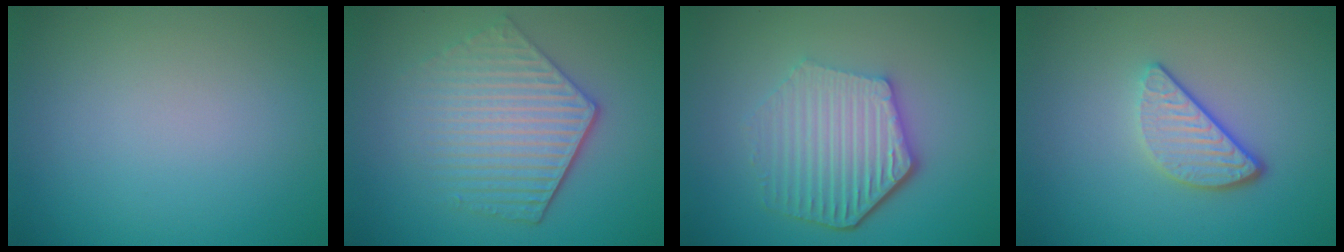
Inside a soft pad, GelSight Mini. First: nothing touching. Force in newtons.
{"total": 5.6, "press": 4.2, "slide": 3.7}
{"total": 6.1, "press": 4.6, "slide": 4.1}
{"total": 3.3, "press": 2.6, "slide": 2.0}